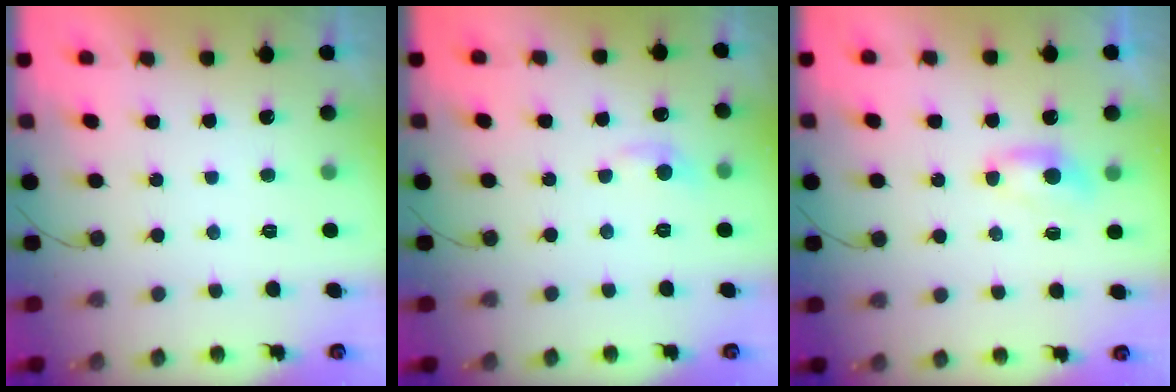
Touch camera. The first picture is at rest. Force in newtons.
{"total": 7.0, "press": 6.9, "slide": 0.7}
{"total": 5.1, "press": 5.1, "slide": 0.5}